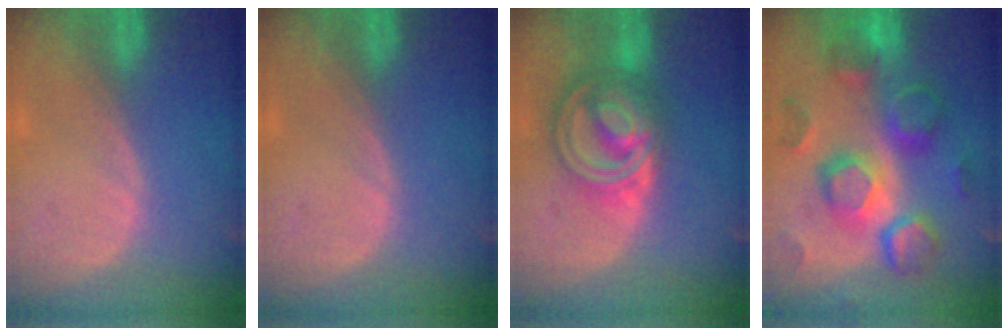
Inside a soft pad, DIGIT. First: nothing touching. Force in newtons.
{"total": 0.0}
{"total": 9.3, "press": 9.3, "slide": 0.7}
{"total": 12.3, "press": 12.2, "slide": 1.2}